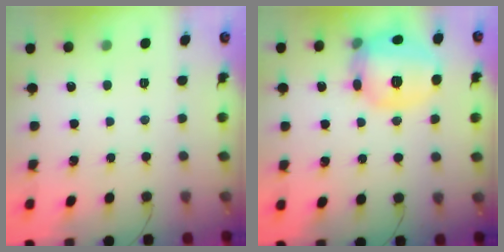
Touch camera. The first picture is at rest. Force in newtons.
{"total": 17.7, "press": 17.6, "slide": 1.4}